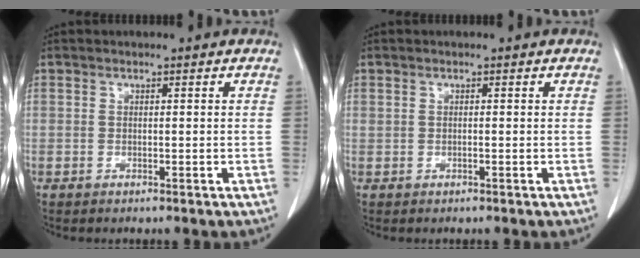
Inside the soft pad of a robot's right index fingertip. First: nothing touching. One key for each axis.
{"total": 0.0}